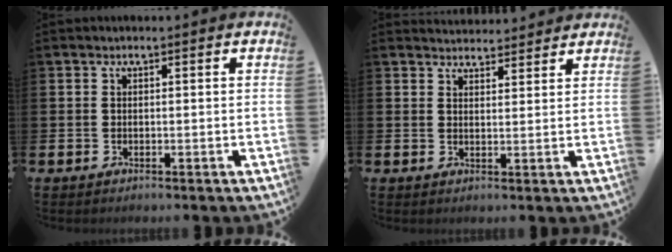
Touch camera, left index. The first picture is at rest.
{"total": 3.4, "force": [3.3, 0.7, -0.1], "torque": [0.009, -0.022, 0.058]}